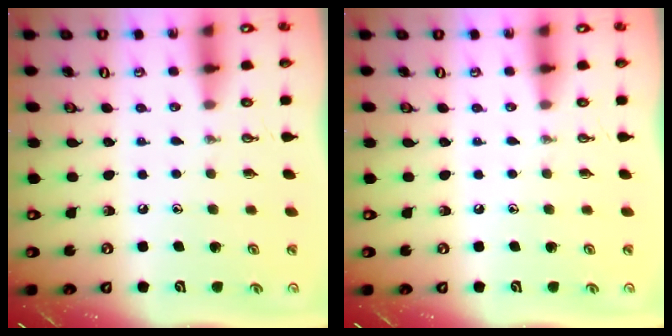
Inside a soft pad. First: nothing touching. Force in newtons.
{"total": 0.0}